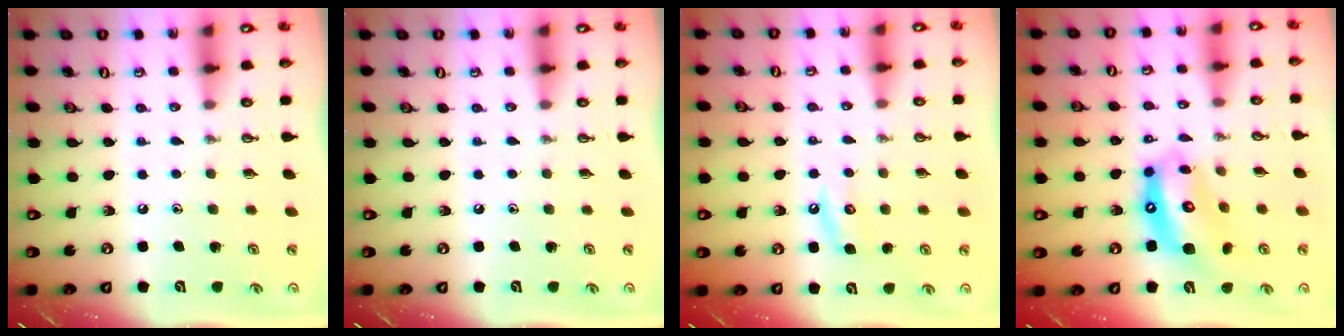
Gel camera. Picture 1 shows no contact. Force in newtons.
{"total": 0.0}
{"total": 4.3, "press": 4.3, "slide": 0.3}
{"total": 13.1, "press": 13.0, "slide": 1.5}